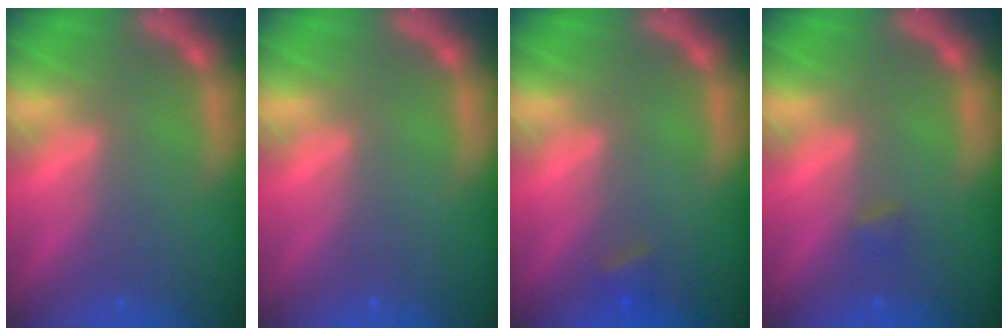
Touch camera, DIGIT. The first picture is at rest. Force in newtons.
{"total": 0.0}
{"total": 1.4}
{"total": 0.9}